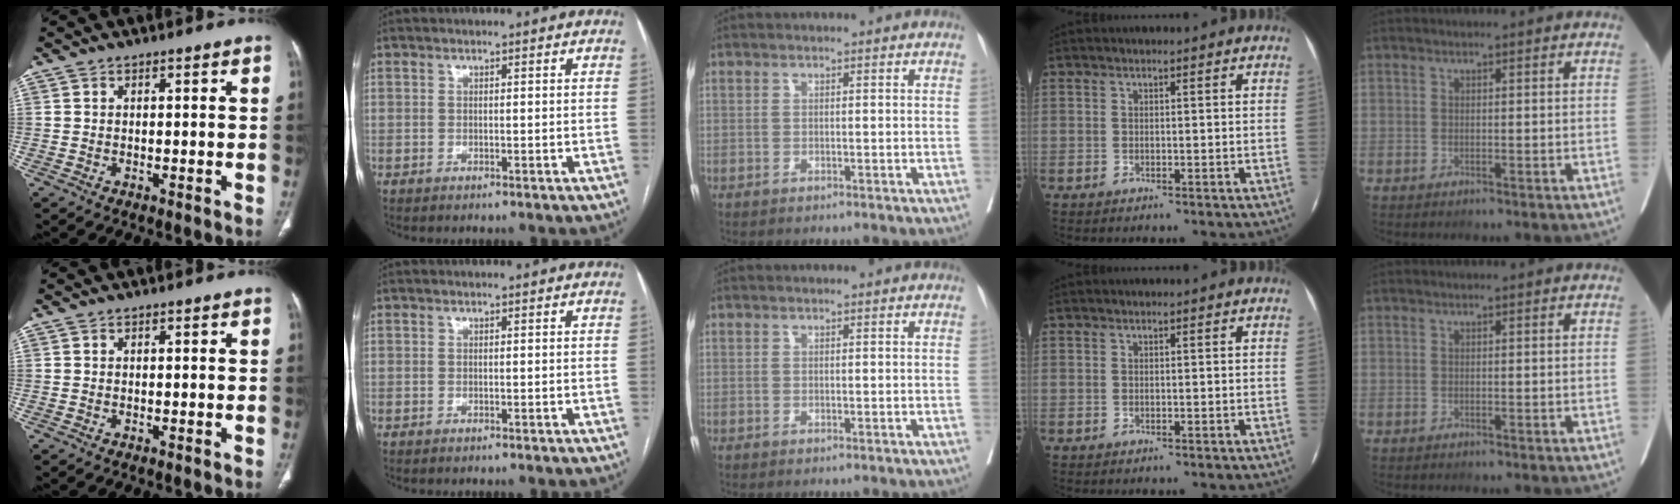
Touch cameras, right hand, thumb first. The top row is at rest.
{}